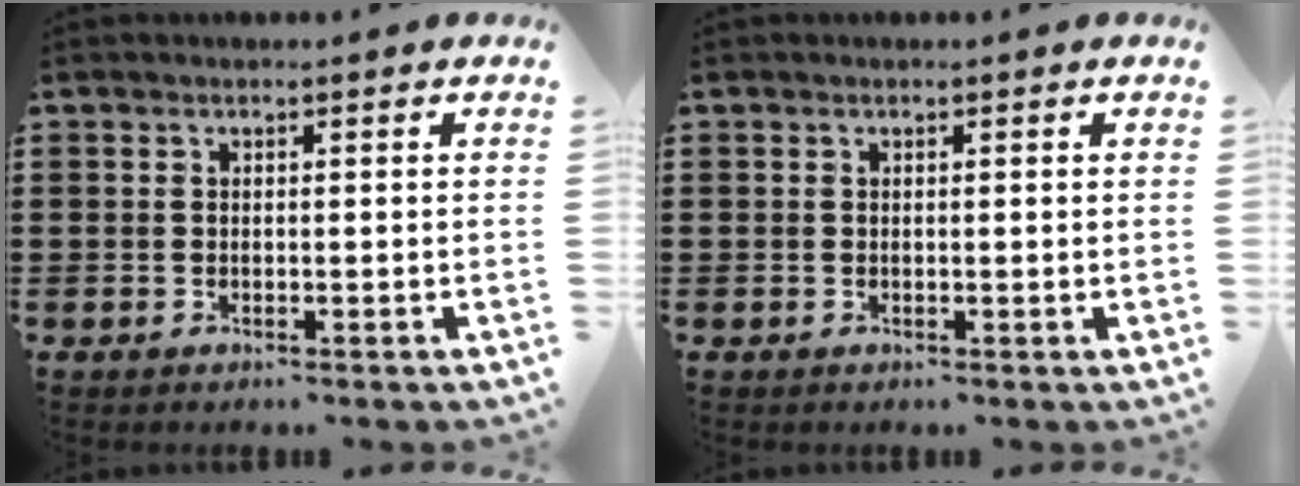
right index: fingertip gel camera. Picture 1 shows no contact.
{"total": 0.0}